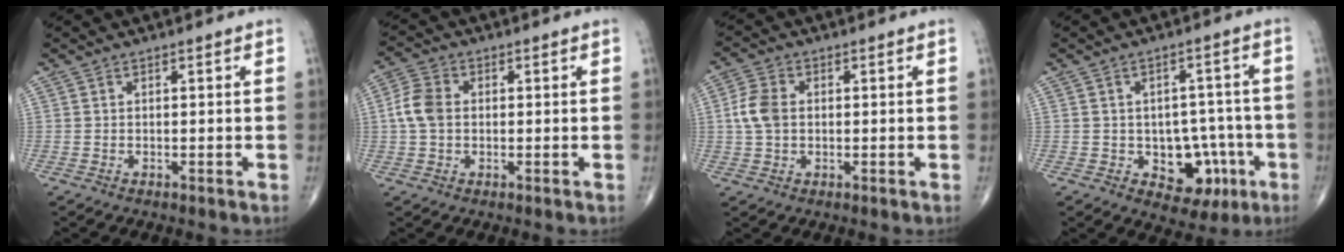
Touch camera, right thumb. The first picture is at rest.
{"total": 5.7, "force": [0.2, 4.2, 3.9], "torque": [-0.084, 0.013, -0.002]}
{"total": 5.6, "force": [0.3, 3.9, 4.0], "torque": [-0.086, 0.008, 0.002]}
{"total": 9.6, "force": [-3.0, 7.0, 5.9], "torque": [-0.029, 0.029, -0.029]}